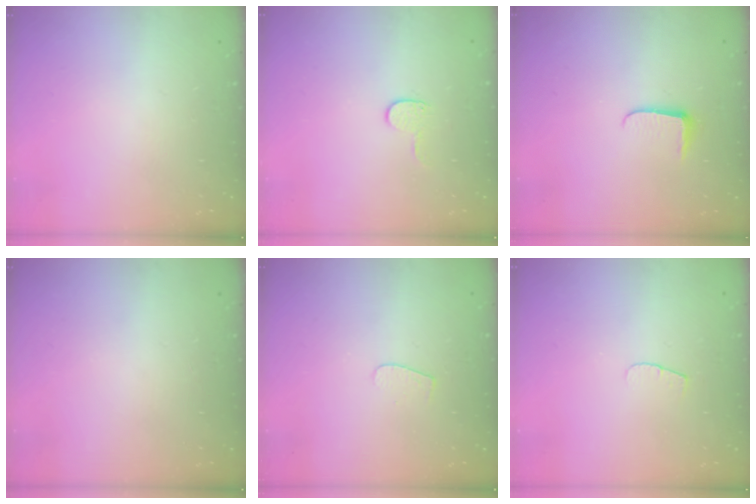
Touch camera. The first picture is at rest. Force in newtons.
{"total": 3.9, "press": 3.9, "slide": 0.4}
{"total": 6.2, "press": 6.1, "slide": 0.8}
{"total": 0.0}
{"total": 3.7, "press": 3.7, "slide": 0.3}
{"total": 3.7, "press": 3.7, "slide": 0.4}